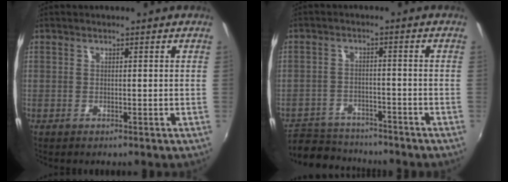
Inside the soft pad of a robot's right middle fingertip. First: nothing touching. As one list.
[{"total": 11.1, "force": [-9.8, 4.5, 2.8], "torque": [-0.079, 0.003, -0.152]}]